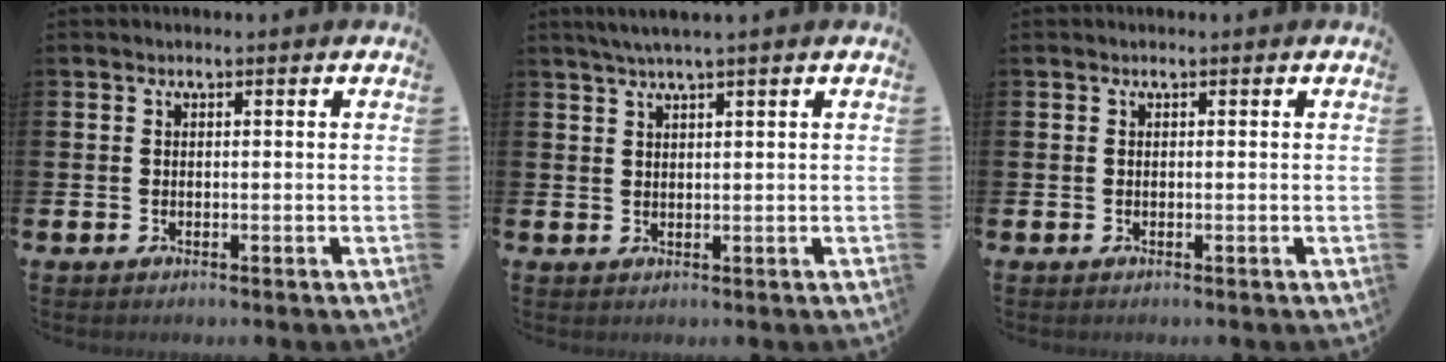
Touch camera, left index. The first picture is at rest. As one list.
[{"total": 0.6, "force": [0.5, -0.1, 0.3], "torque": [-0.011, 0.003, 0.010]}, {"total": 0.0}]